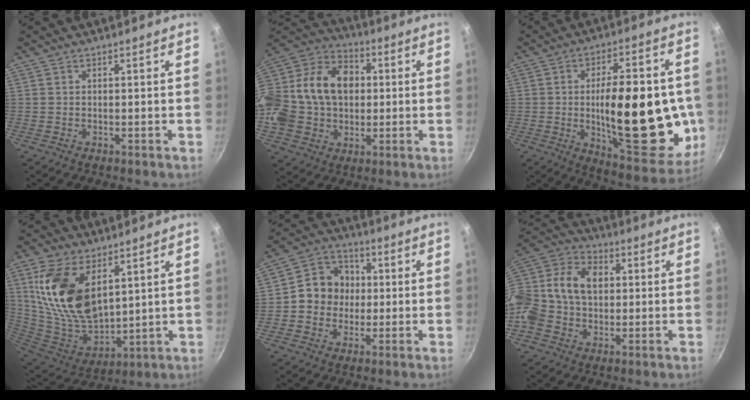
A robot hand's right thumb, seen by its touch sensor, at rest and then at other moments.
{"total": 23.3, "force": [1.3, 18.2, 14.5], "torque": [-0.264, 0.047, 0.017]}
{"total": 27.0, "force": [-2.0, 11.1, 24.6], "torque": [-0.325, -0.008, -0.018]}
{"total": 19.9, "force": [7.6, 11.3, 14.6], "torque": [-0.273, -0.052, 0.159]}
{"total": 10.7, "force": [-0.1, 9.6, 4.7], "torque": [-0.038, 0.021, -0.022]}
{"total": 18.9, "force": [0.7, 14.7, 11.9], "torque": [-0.229, 0.050, -0.006]}